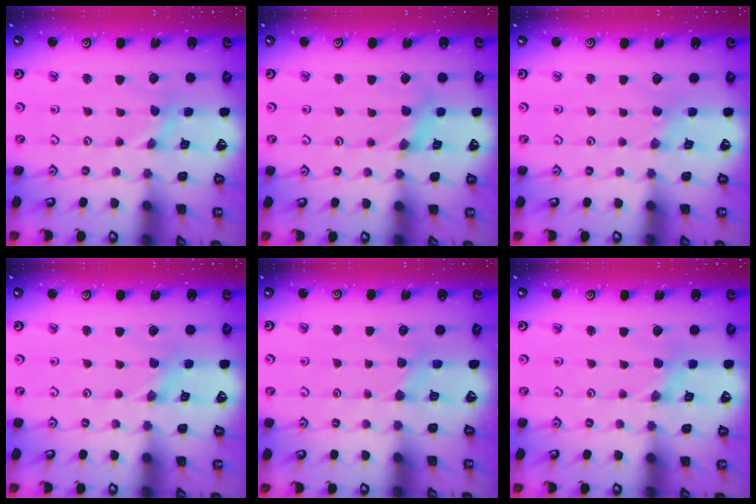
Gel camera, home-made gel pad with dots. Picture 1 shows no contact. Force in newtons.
{"total": 2.8, "press": 2.8, "slide": 0.4}
{"total": 0.0}
{"total": 0.0}
{"total": 3.3, "press": 3.2, "slide": 0.4}
{"total": 0.0}